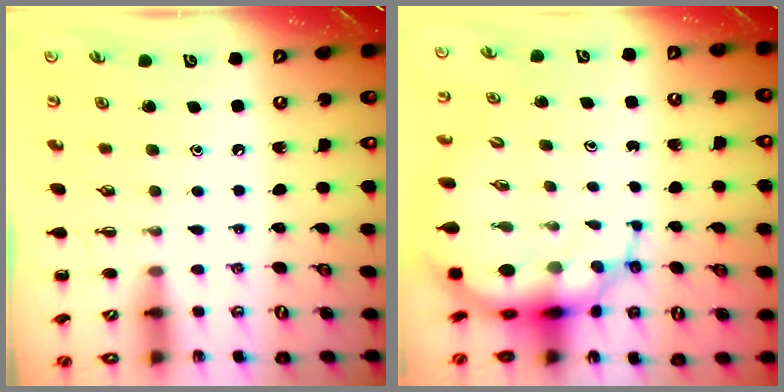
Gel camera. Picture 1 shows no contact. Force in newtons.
{"total": 10.4, "press": 10.0, "slide": 2.8}